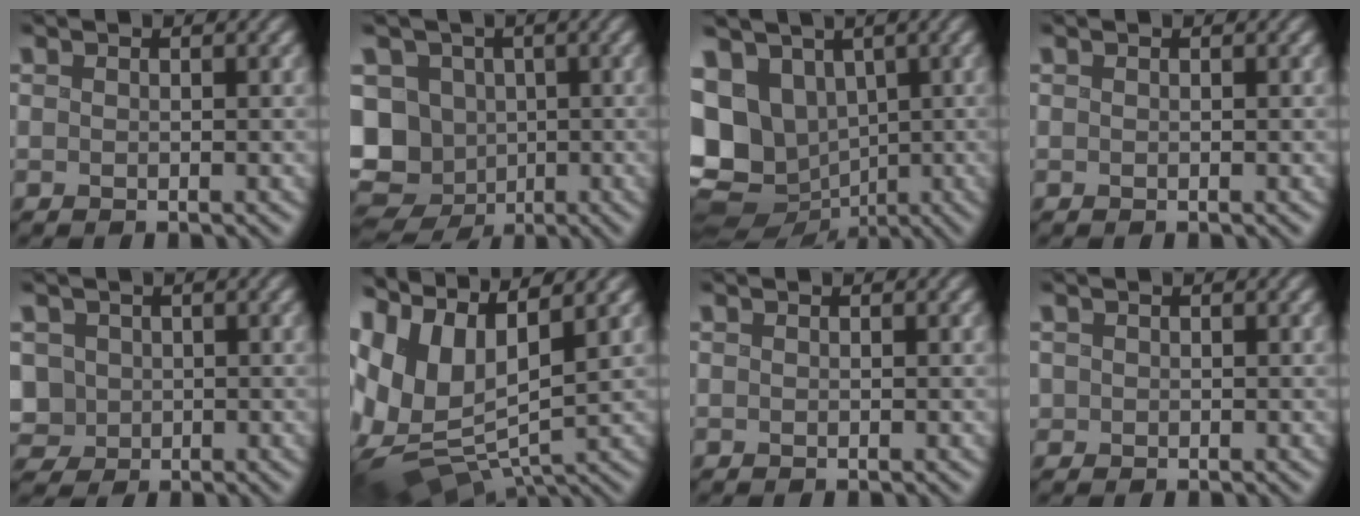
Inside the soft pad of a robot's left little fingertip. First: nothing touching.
{"total": 11.9, "force": [-3.4, 10.2, 5.2], "torque": [-0.086, -0.003, -0.078]}
{"total": 12.5, "force": [-0.2, 10.4, 7.0], "torque": [-0.152, -0.016, -0.008]}
{"total": 0.0}
{"total": 4.5, "force": [-0.2, 4.1, 1.9], "torque": [-0.045, 0.012, -0.022]}
{"total": 10.9, "force": [2.5, 6.1, 8.6], "torque": [-0.191, -0.008, 0.073]}
{"total": 0.0}
{"total": 0.6, "force": [0.0, 0.6, 0.1], "torque": [-0.003, -0.001, 0.000]}